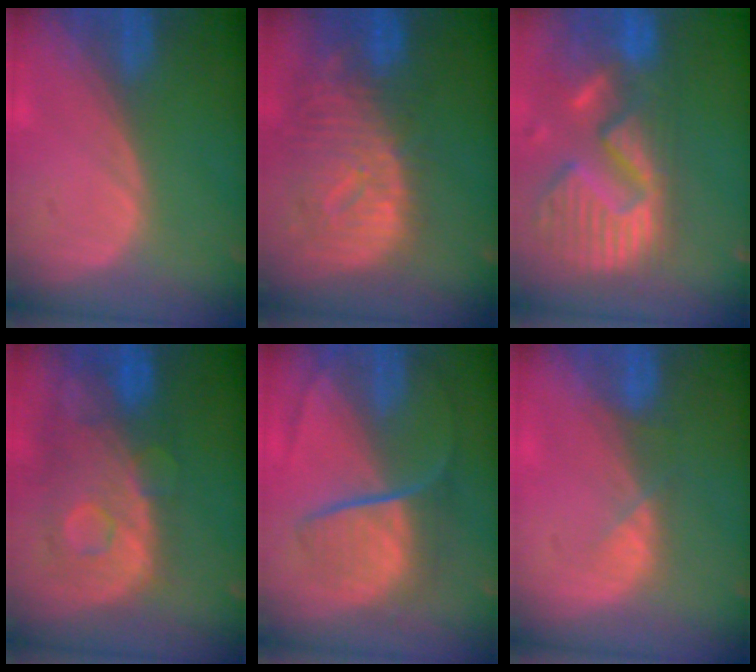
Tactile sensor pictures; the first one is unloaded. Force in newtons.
{"total": 12.2, "press": 10.5, "slide": 6.1}
{"total": 14.3, "press": 11.9, "slide": 7.9}
{"total": 11.3, "press": 9.8, "slide": 5.7}
{"total": 8.9, "press": 7.6, "slide": 4.5}
{"total": 2.6, "press": 2.5, "slide": 0.8}